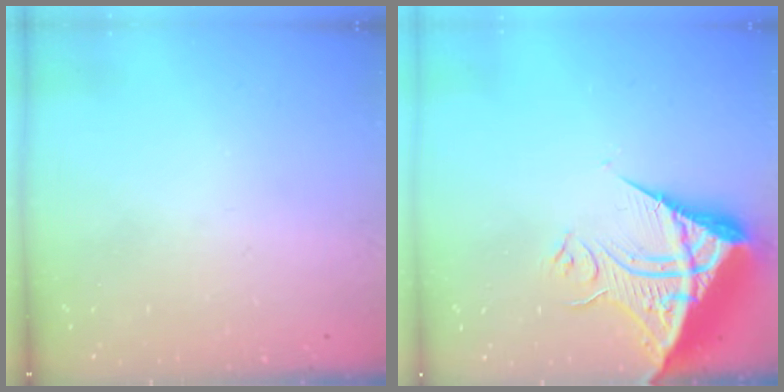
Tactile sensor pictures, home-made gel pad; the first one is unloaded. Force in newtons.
{"total": 13.2, "press": 13.1, "slide": 1.2}